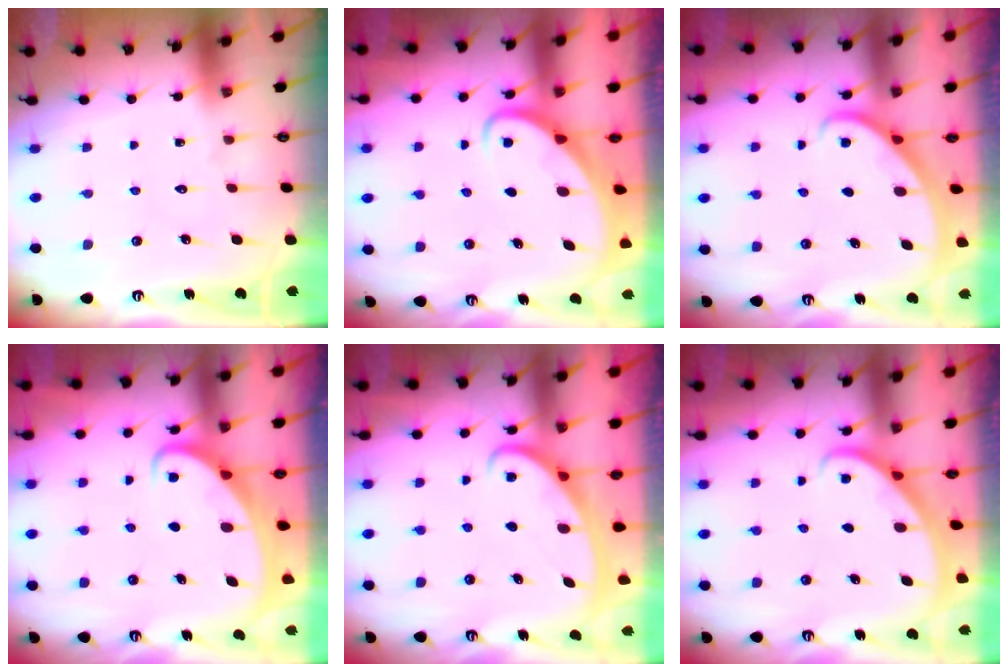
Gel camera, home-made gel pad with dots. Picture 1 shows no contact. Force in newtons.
{"total": 2.8, "press": 2.8, "slide": 0.3}
{"total": 1.9, "press": 1.9, "slide": 0.2}
{"total": 2.6, "press": 2.6, "slide": 0.3}
{"total": 2.7, "press": 2.7, "slide": 0.4}
{"total": 2.3, "press": 2.3, "slide": 0.2}